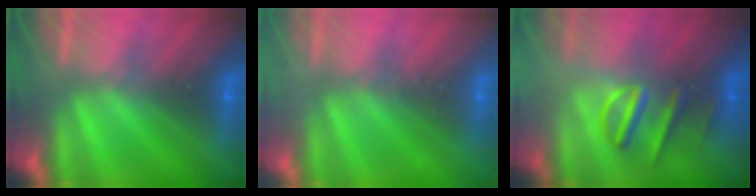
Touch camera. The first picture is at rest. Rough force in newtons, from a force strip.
{"total": 2.1}
{"total": 3.1}